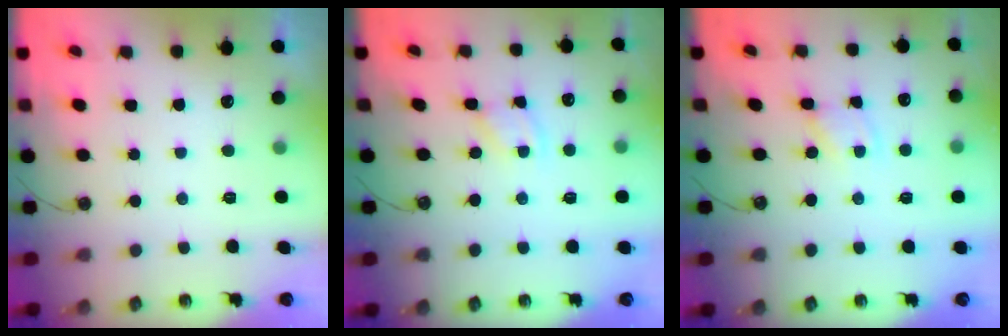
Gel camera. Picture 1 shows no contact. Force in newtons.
{"total": 1.9, "press": 1.9, "slide": 0.3}
{"total": 1.4, "press": 1.4, "slide": 0.1}